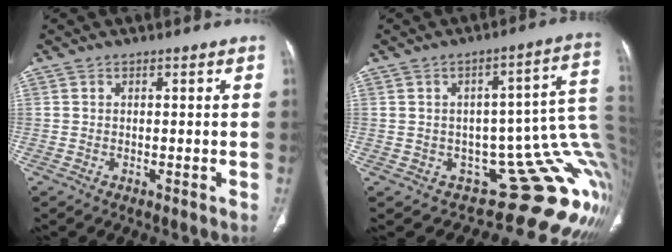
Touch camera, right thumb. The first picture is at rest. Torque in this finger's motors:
{"motor_torque": [1.72, -1.44, 0.31, -0.95, -0.04]}